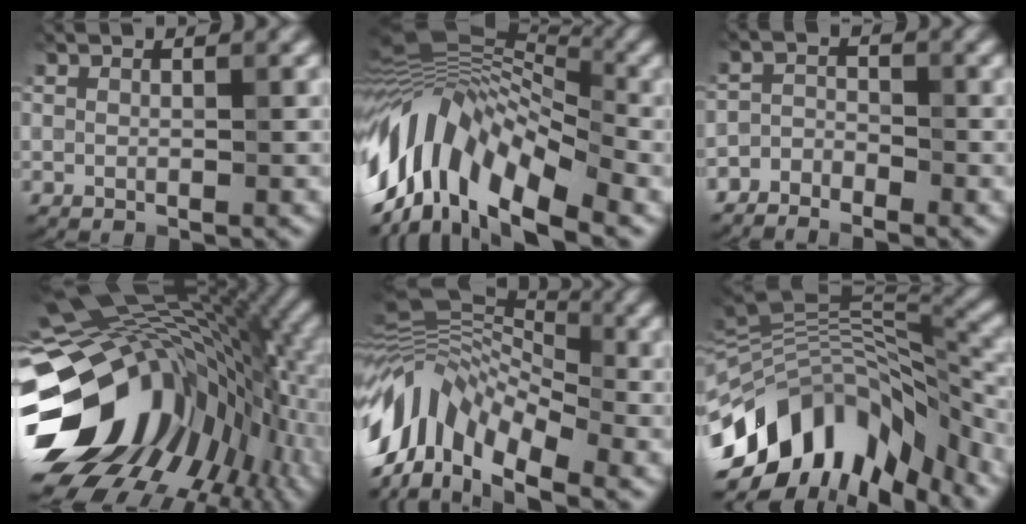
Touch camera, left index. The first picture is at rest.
{"total": 11.9, "force": [-4.9, 5.8, 9.1], "torque": [-0.205, 0.007, -0.057]}
{"total": 4.7, "force": [-4.3, -0.8, -1.8], "torque": [0.003, -0.014, -0.046]}
{"total": 15.6, "force": [-4.7, 10.8, 10.3], "torque": [-0.206, -0.030, -0.022]}
{"total": 9.1, "force": [-5.2, 4.3, 6.2], "torque": [-0.145, 0.005, -0.075]}
{"total": 12.2, "force": [-8.4, 4.9, 7.4], "torque": [-0.166, 0.010, -0.110]}